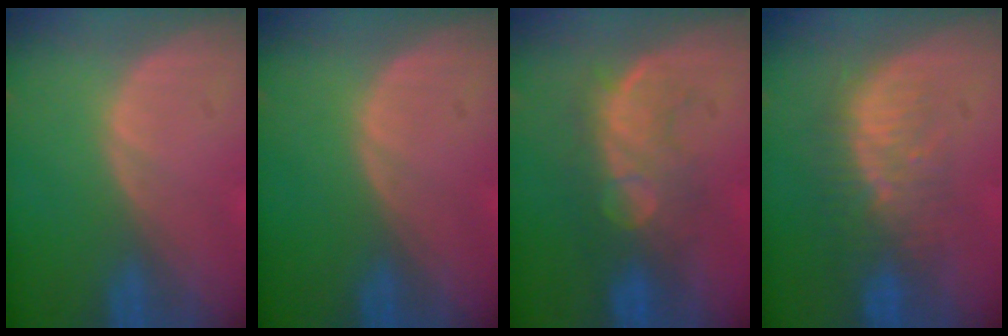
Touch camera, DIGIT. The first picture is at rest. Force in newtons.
{"total": 0.0}
{"total": 8.1, "press": 7.7, "slide": 2.3}
{"total": 8.3, "press": 7.7, "slide": 3.1}